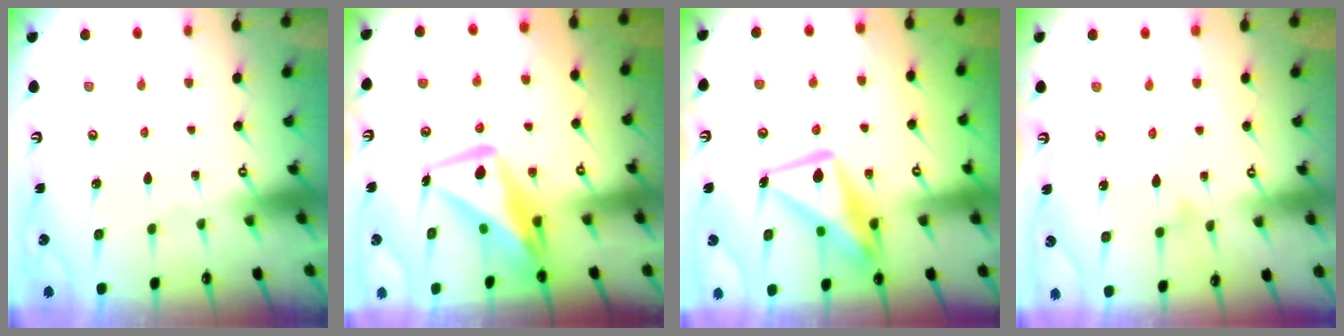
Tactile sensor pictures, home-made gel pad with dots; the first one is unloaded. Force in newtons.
{"total": 11.8, "press": 11.7, "slide": 1.4}
{"total": 15.2, "press": 15.1, "slide": 1.4}
{"total": 7.8, "press": 7.8, "slide": 0.6}